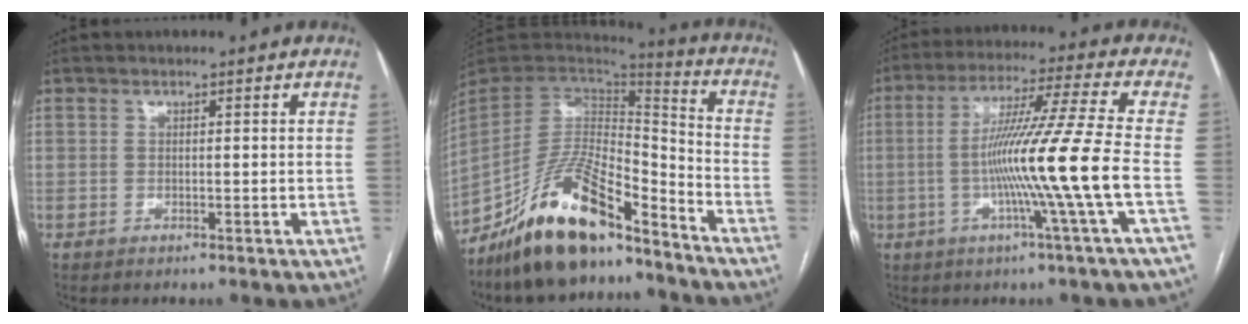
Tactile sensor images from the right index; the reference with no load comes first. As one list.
[{"total": 18.3, "force": [-13.9, 5.0, 10.8], "torque": [-0.212, 0.010, -0.252]}, {"total": 14.2, "force": [-3.1, -3.1, 13.5], "torque": [-0.238, -0.011, -0.061]}]